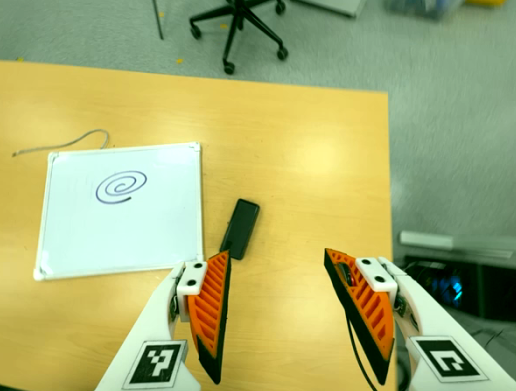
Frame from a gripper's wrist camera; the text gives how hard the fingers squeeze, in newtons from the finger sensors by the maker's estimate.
{"total": 0.0}